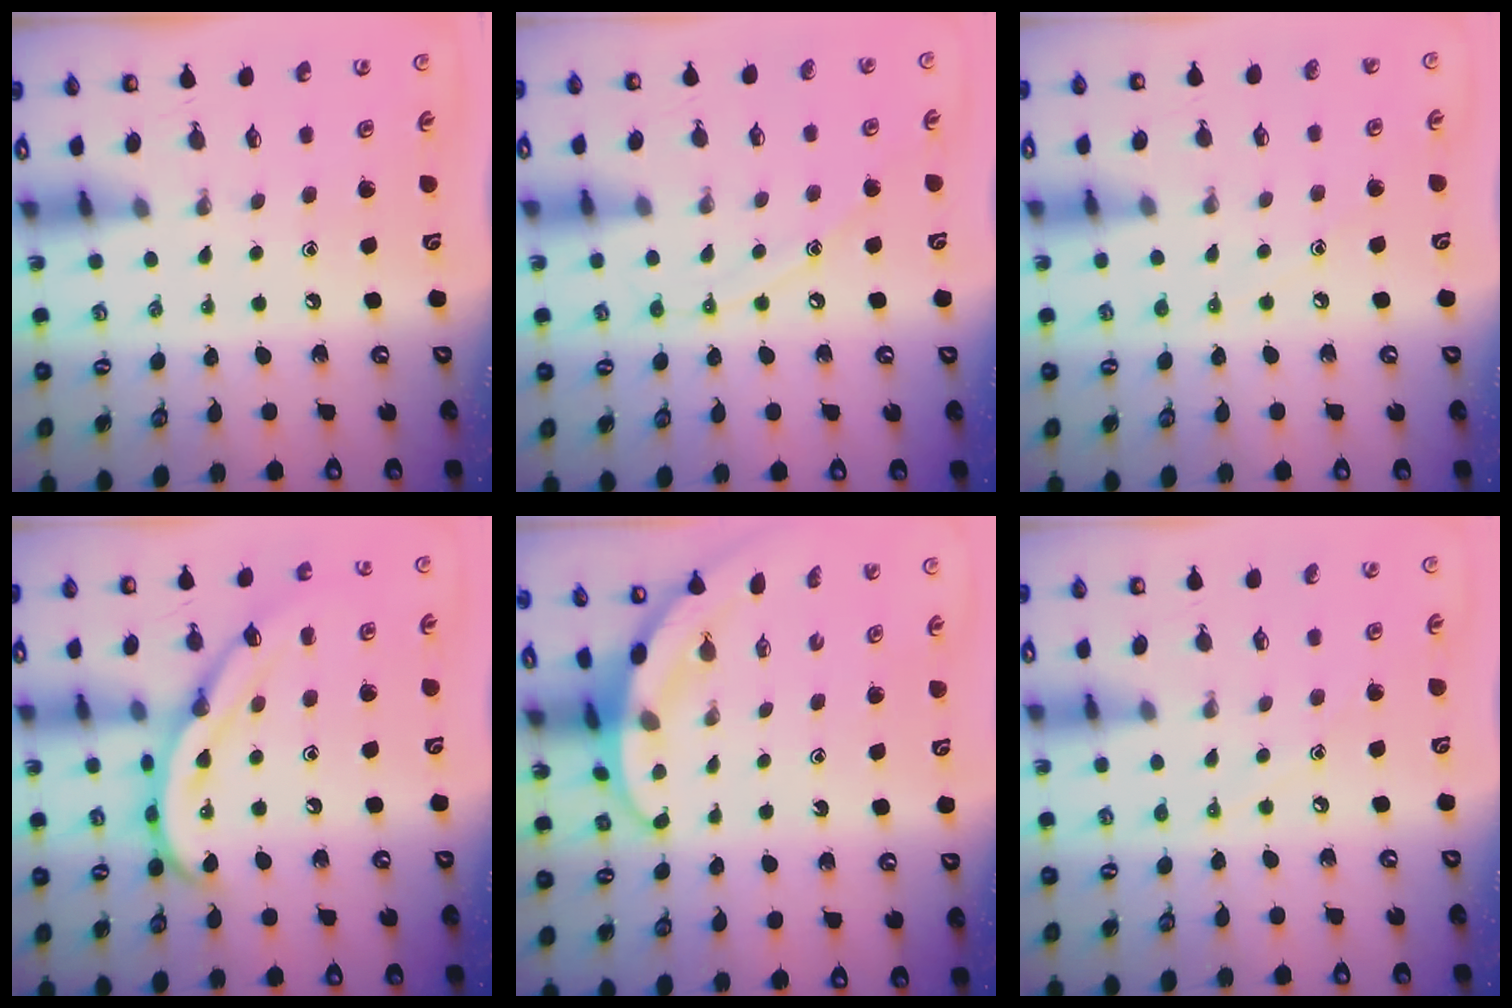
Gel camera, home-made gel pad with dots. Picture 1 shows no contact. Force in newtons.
{"total": 8.0, "press": 8.0, "slide": 0.8}
{"total": 5.1, "press": 5.1, "slide": 0.5}
{"total": 15.7, "press": 15.7, "slide": 0.7}
{"total": 3.1, "press": 3.1, "slide": 0.2}
{"total": 5.9, "press": 5.8, "slide": 0.8}